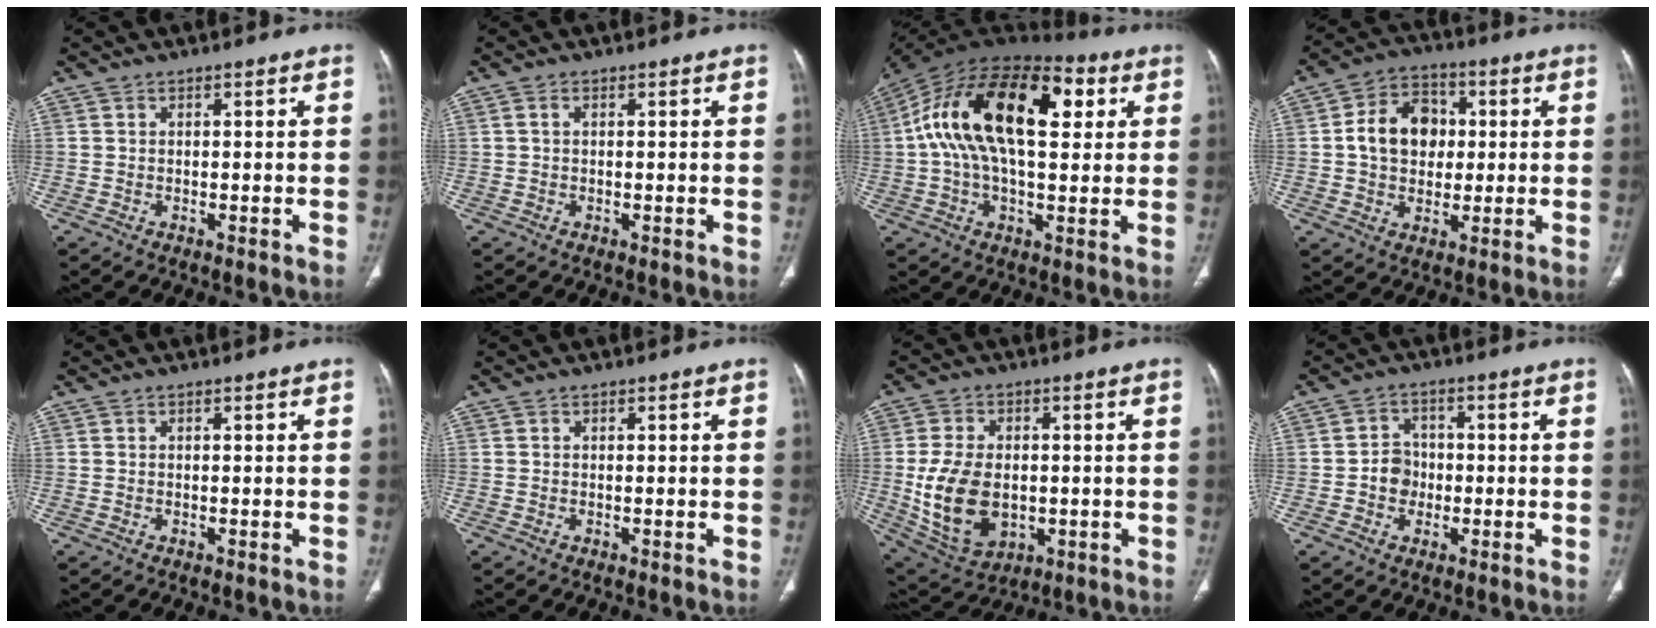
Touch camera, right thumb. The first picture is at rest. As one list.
[{"total": 0.9, "force": [0.2, 0.6, 0.7], "torque": [-0.016, 0.006, 0.004]}, {"total": 25.1, "force": [6.1, 12.5, 20.9], "torque": [-0.370, 0.038, 0.091]}, {"total": 11.7, "force": [1.1, 9.1, 7.3], "torque": [-0.091, 0.014, 0.013]}, {"total": 0.0}, {"total": 0.0}, {"total": 14.6, "force": [-1.2, 9.7, 10.8], "torque": [-0.193, -0.004, 0.001]}, {"total": 4.6, "force": [-0.9, 4.2, 1.9], "torque": [-0.007, 0.013, -0.021]}]